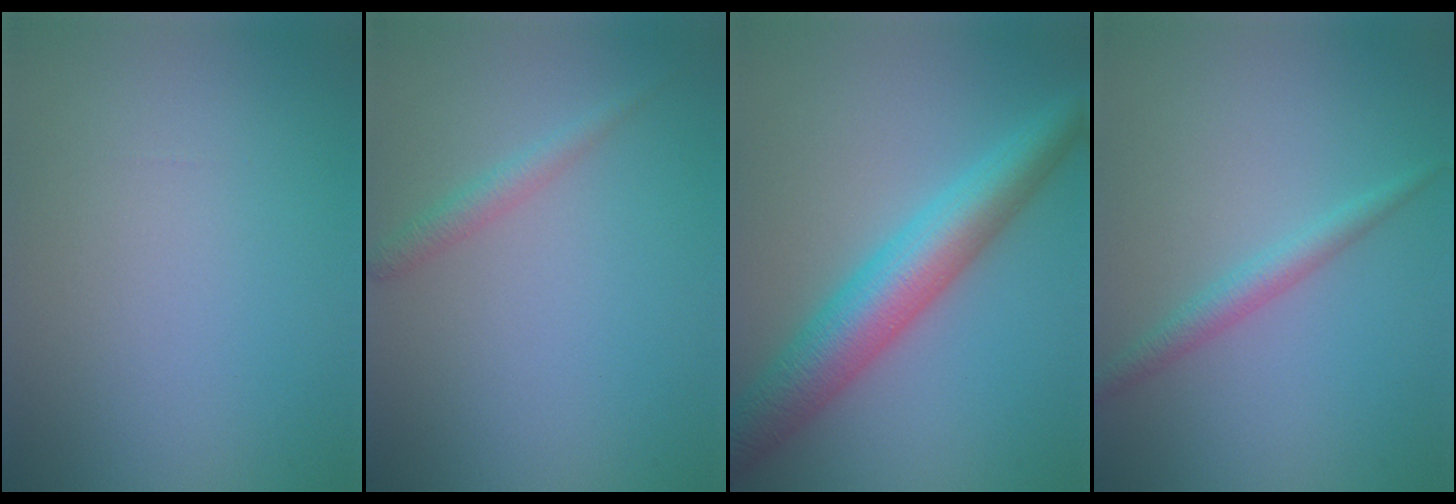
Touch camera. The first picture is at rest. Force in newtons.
{"total": 1.4, "press": 1.4, "slide": 0.0}
{"total": 7.2, "press": 7.2, "slide": 0.1}
{"total": 2.0, "press": 2.0, "slide": 0.1}